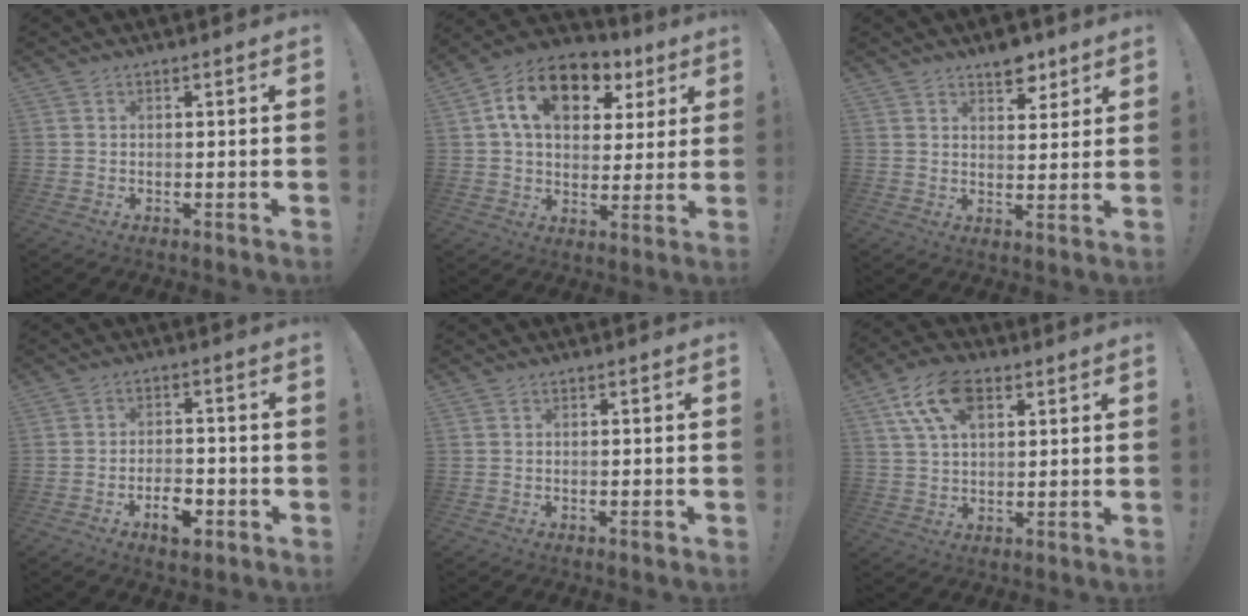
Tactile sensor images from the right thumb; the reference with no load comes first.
{"total": 15.8, "force": [6.9, 10.1, 10.1], "torque": [-0.164, -0.022, 0.124]}
{"total": 6.8, "force": [5.1, 3.2, 3.2], "torque": [-0.023, -0.032, 0.087]}
{"total": 7.3, "force": [-3.9, 4.1, 4.6], "torque": [-0.057, 0.022, -0.063]}
{"total": 0.8, "force": [-0.5, 0.0, 0.6], "torque": [-0.014, 0.002, -0.008]}
{"total": 12.3, "force": [5.4, 7.1, 8.4], "torque": [-0.151, -0.006, 0.101]}